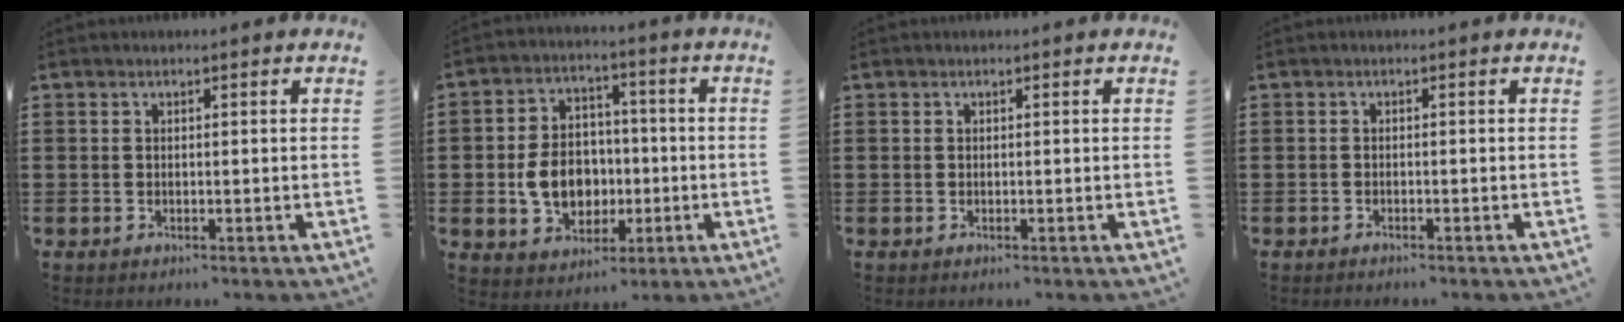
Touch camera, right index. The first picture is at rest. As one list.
[{"total": 9.2, "force": [-1.3, 7.3, 5.6], "torque": [-0.115, 0.009, -0.025]}, {"total": 0.0}, {"total": 0.7, "force": [-0.7, 0.1, 0.1], "torque": [-0.003, 0.000, -0.015]}]